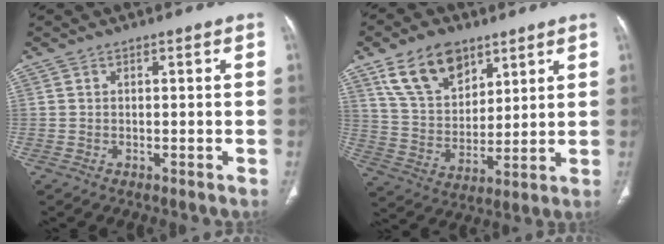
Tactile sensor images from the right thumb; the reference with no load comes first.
{"total": 13.9, "force": [8.4, 8.2, 7.4], "torque": [-0.108, -0.035, 0.166]}